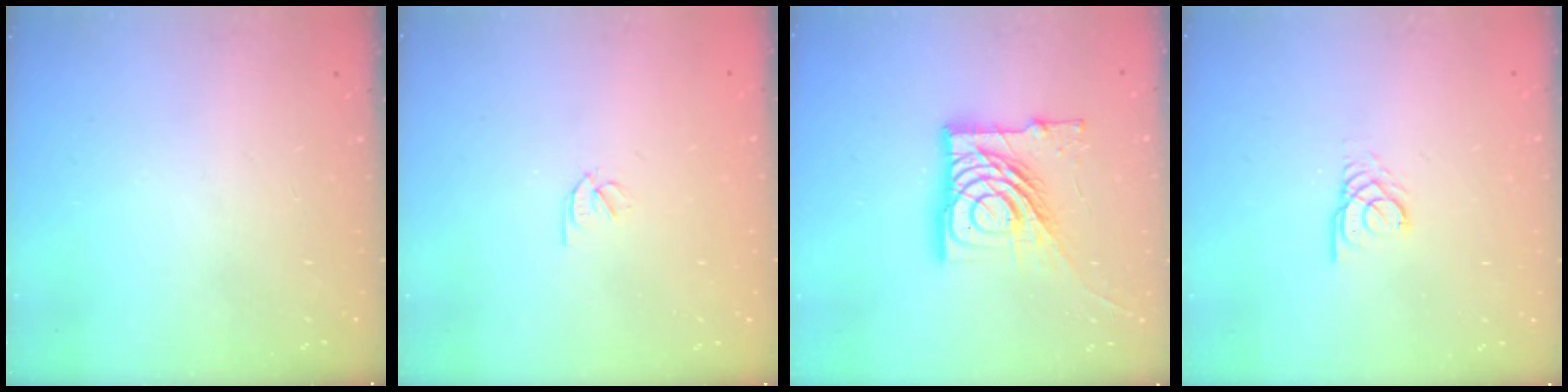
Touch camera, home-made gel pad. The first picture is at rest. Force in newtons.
{"total": 1.8, "press": 1.7, "slide": 0.5}
{"total": 18.2, "press": 18.1, "slide": 2.1}
{"total": 2.6, "press": 2.6, "slide": 0.1}